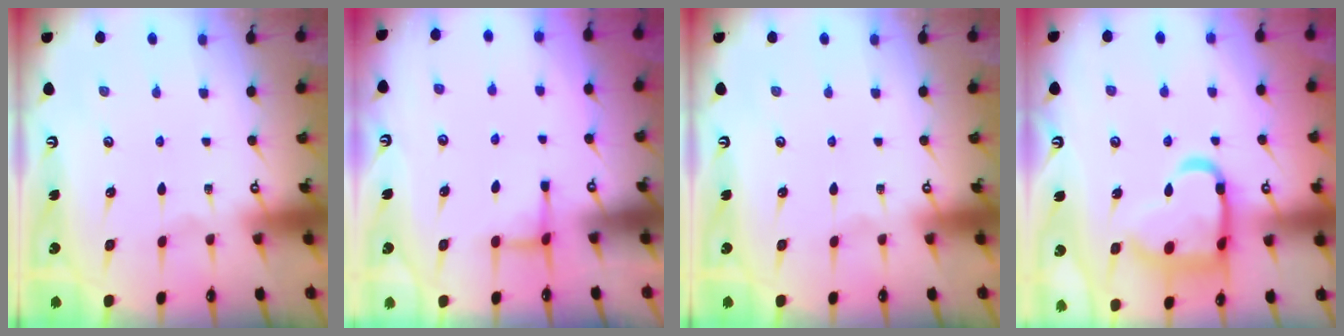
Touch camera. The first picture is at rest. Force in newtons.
{"total": 1.8, "press": 1.8, "slide": 0.4}
{"total": 0.0}
{"total": 19.5, "press": 19.4, "slide": 1.8}